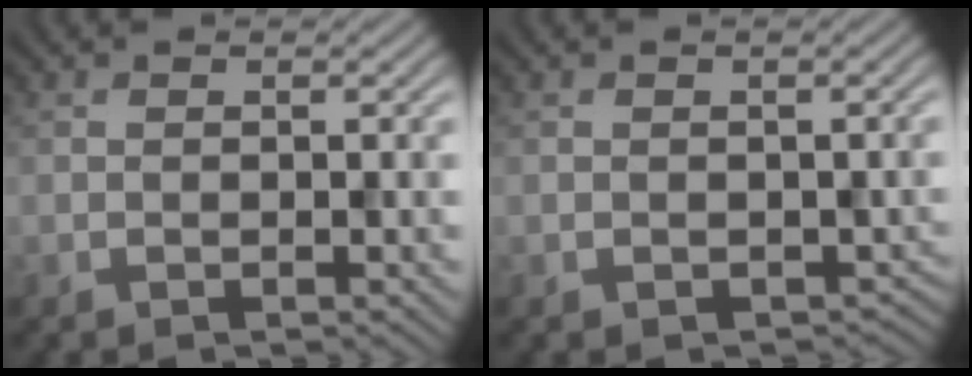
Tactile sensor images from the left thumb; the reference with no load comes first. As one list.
[{"total": 1.8, "force": [-0.6, 1.5, 0.9], "torque": [-0.021, -0.013, -0.007]}]